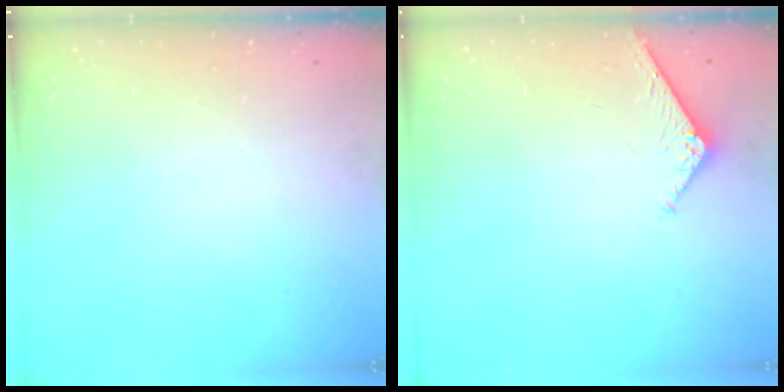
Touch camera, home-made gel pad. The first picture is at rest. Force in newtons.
{"total": 4.5, "press": 4.5, "slide": 0.5}